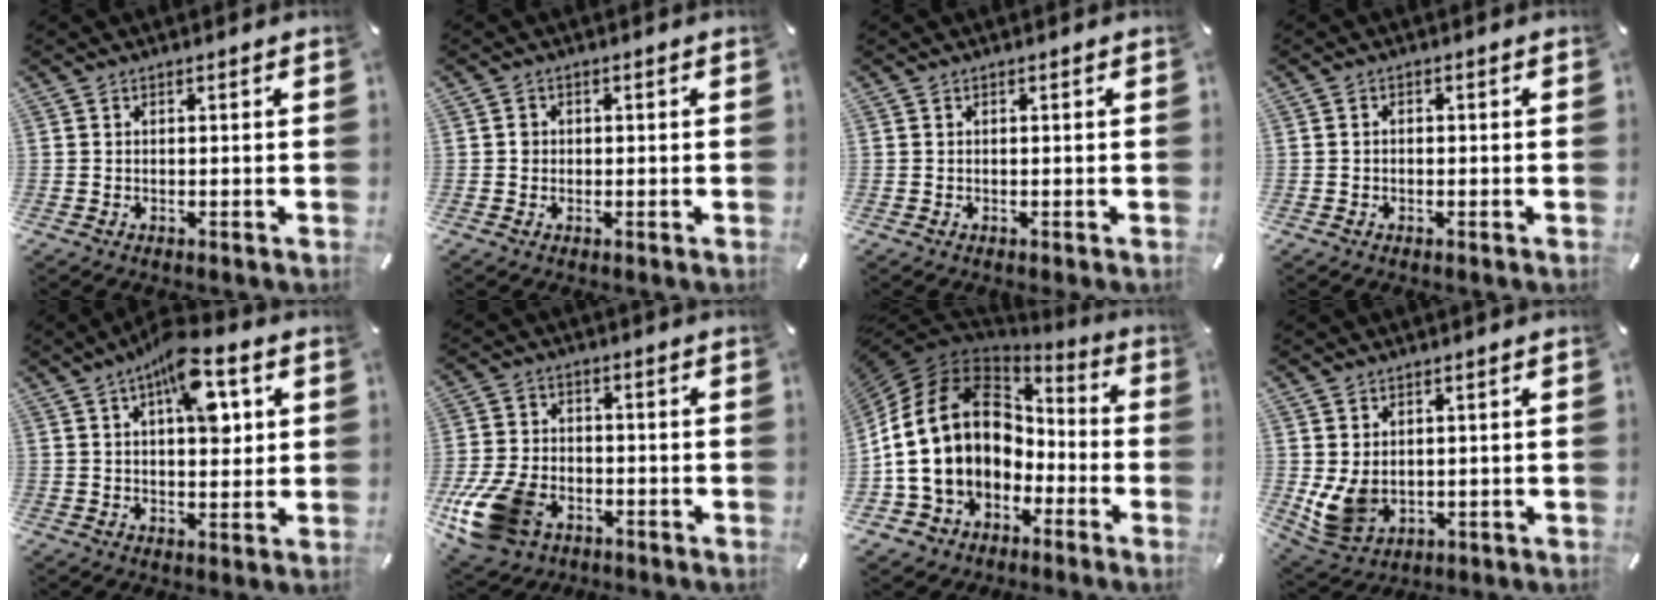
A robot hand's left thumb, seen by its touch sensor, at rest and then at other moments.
{"total": 1.5, "force": [-0.2, 1.4, 0.5], "torque": [-0.003, 0.003, -0.008]}
{"total": 0.0}
{"total": 1.2, "force": [-0.5, 1.0, 0.5], "torque": [-0.011, 0.005, -0.013]}
{"total": 12.4, "force": [5.0, 5.7, 9.9], "torque": [-0.137, -0.016, 0.080]}
{"total": 14.8, "force": [-6.5, 9.9, 8.9], "torque": [-0.192, 0.032, -0.113]}
{"total": 18.5, "force": [0.7, 14.6, 11.2], "torque": [-0.251, 0.001, 0.015]}
{"total": 7.0, "force": [1.3, 5.9, 3.6], "torque": [-0.094, -0.012, 0.026]}